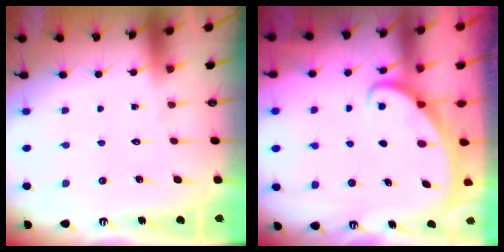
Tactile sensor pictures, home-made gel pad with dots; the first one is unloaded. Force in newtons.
{"total": 2.1, "press": 2.1, "slide": 0.2}